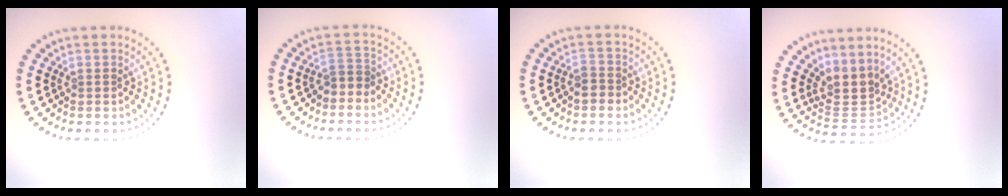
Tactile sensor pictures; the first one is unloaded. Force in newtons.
{"total": 1.3, "press": 1.0, "slide": 0.8}
{"total": 1.3, "press": 1.1, "slide": 0.7}
{"total": 3.1, "press": 2.1, "slide": 2.3}